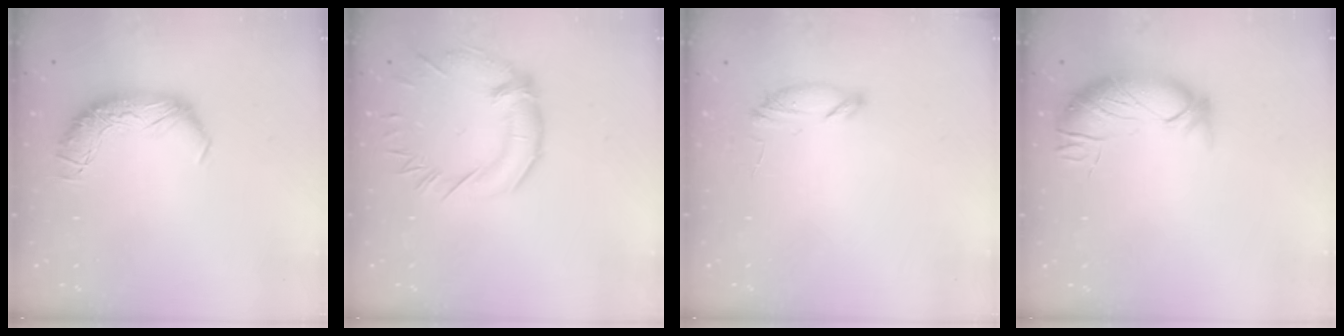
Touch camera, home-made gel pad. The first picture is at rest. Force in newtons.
{"total": 1.3, "press": 0.7, "slide": 1.1}
{"total": 6.6, "press": 6.6, "slide": 0.7}
{"total": 3.8, "press": 3.0, "slide": 2.4}